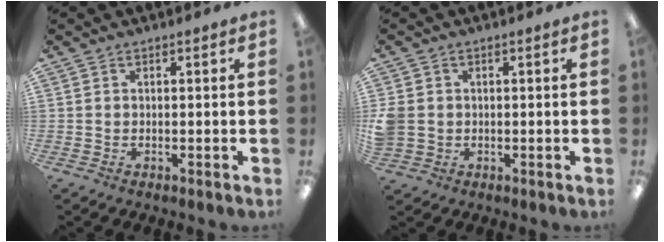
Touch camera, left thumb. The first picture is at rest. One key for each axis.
{"total": 3.9, "fx": 0.0, "fy": 3.6, "fz": 1.5, "tx": -0.035, "ty": 0.006, "tz": 0.001}